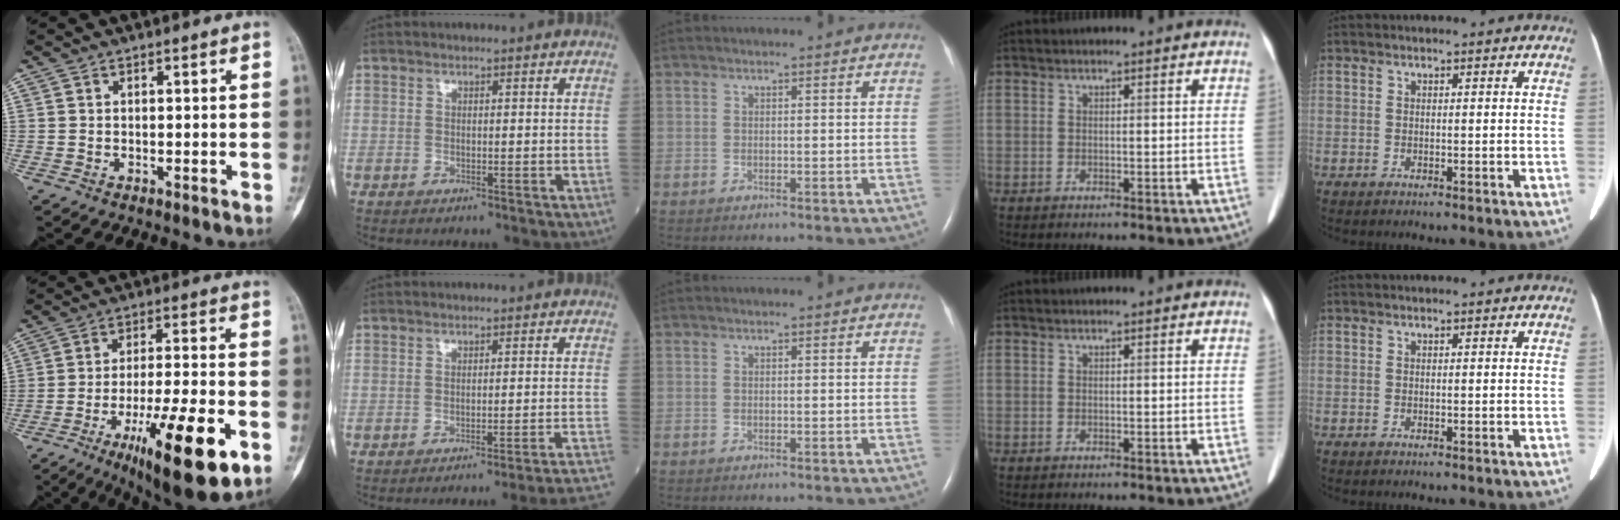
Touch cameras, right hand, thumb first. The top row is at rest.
{"thumb": {"total": 20.6, "force": [-9.1, 4.8, 17.9], "torque": [-0.271, 0.025, -0.138]}, "index": {"total": 15.3, "force": [-14.4, -3.3, 4.1], "torque": [0.009, -0.023, -0.167]}}